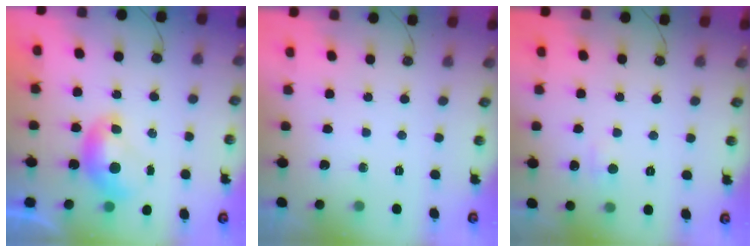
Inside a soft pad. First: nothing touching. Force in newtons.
{"total": 0.0}
{"total": 2.3, "press": 2.3, "slide": 0.4}